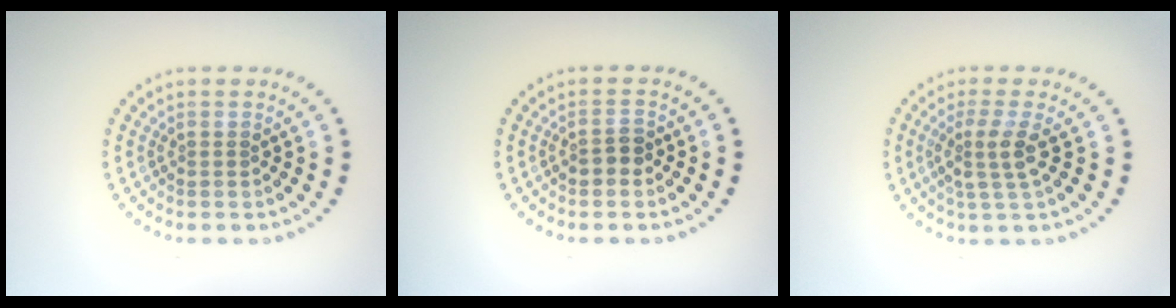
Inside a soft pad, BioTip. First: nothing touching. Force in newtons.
{"total": 1.5, "press": 1.4, "slide": 0.5}
{"total": 2.7, "press": 2.2, "slide": 1.6}